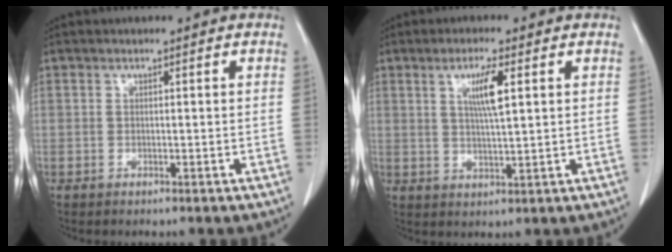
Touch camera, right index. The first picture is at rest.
{"total": 5.3, "force": [1.8, 0.3, 5.0], "torque": [-0.091, -0.002, 0.033]}